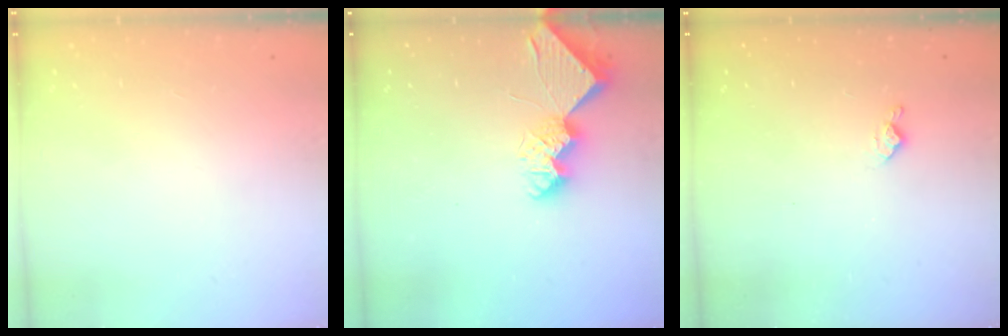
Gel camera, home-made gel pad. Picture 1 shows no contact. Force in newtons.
{"total": 9.1, "press": 9.1, "slide": 0.4}
{"total": 6.8, "press": 6.7, "slide": 0.5}